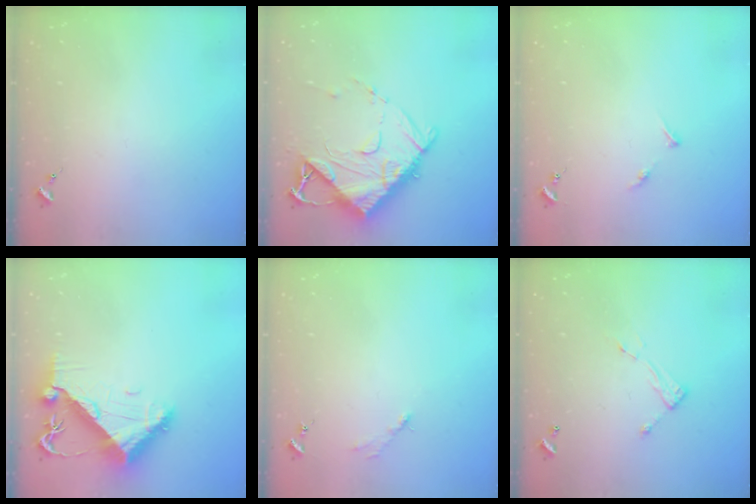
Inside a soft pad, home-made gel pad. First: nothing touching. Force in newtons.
{"total": 13.6, "press": 13.6, "slide": 0.8}
{"total": 4.0, "press": 3.9, "slide": 0.5}
{"total": 10.5, "press": 10.4, "slide": 1.3}
{"total": 2.6, "press": 2.6, "slide": 0.3}
{"total": 6.6, "press": 6.6, "slide": 0.2}